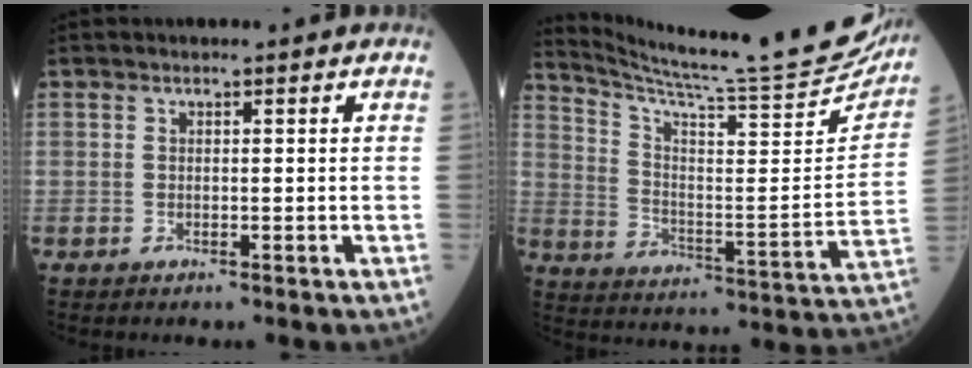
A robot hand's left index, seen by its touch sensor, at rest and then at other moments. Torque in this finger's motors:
{"motor_torque": [0.84, -1.30, -0.01, 0.02]}